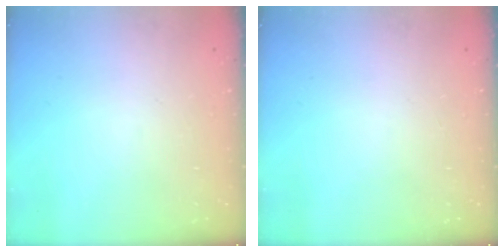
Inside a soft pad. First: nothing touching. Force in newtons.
{"total": 0.0}